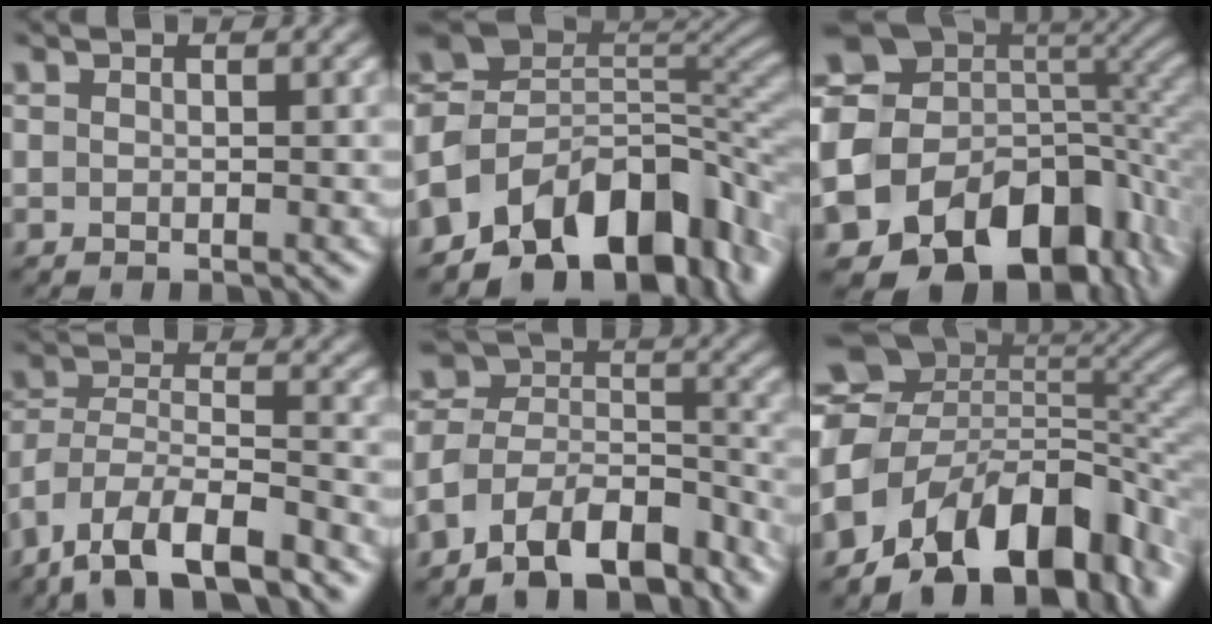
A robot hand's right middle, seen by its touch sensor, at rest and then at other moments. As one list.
[{"total": 12.8, "force": [-6.8, 7.6, 7.8], "torque": [-0.118, 0.012, -0.131]}, {"total": 16.9, "force": [-6.0, 12.4, 9.7], "torque": [-0.171, -0.019, -0.072]}, {"total": 11.6, "force": [-8.8, 4.6, 6.0], "torque": [-0.111, -0.017, -0.154]}, {"total": 11.3, "force": [-8.0, 5.8, 5.5], "torque": [-0.097, 0.007, -0.148]}, {"total": 15.0, "force": [-5.8, 9.5, 10.1], "torque": [-0.164, 0.002, -0.098]}]